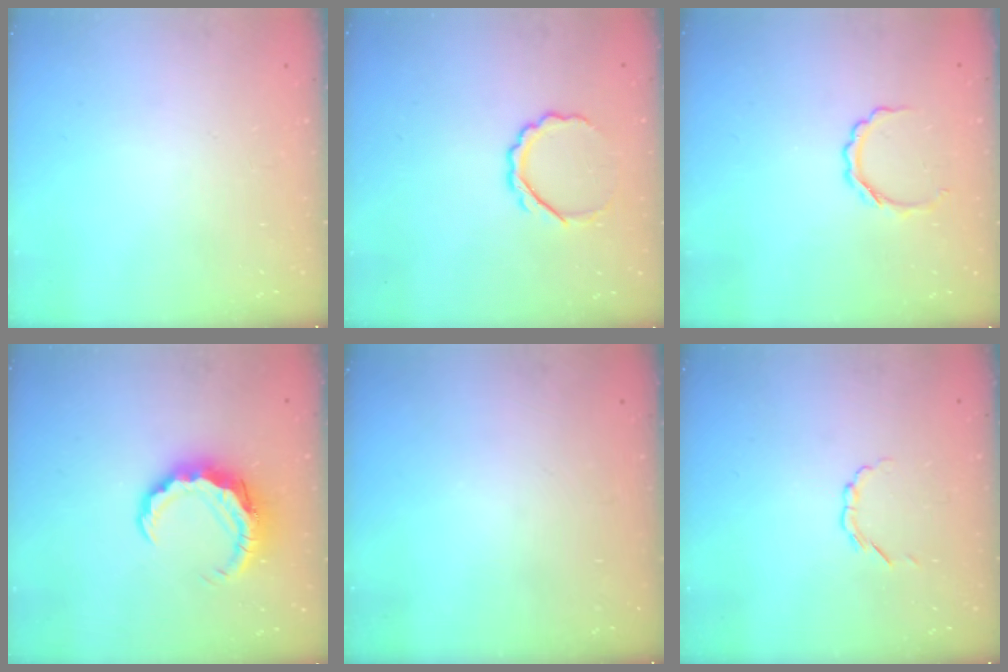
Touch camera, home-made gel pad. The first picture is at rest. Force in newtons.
{"total": 6.0, "press": 6.0, "slide": 0.4}
{"total": 4.5, "press": 4.4, "slide": 0.9}
{"total": 9.4, "press": 9.3, "slide": 1.5}
{"total": 0.0}
{"total": 2.1, "press": 1.9, "slide": 0.7}